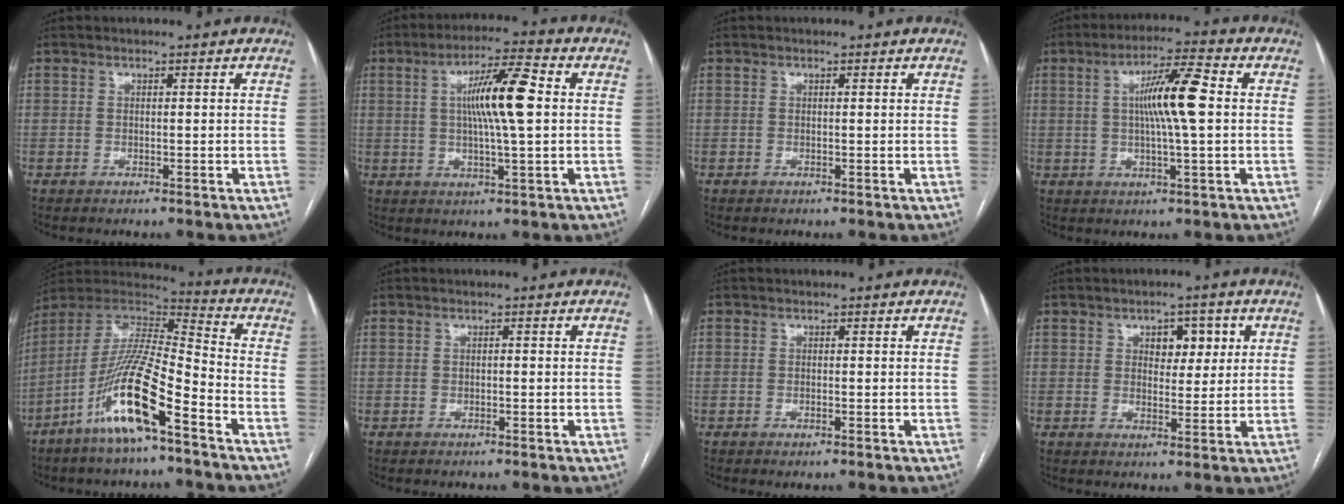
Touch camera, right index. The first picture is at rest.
{"total": 10.4, "force": [1.5, 0.7, 10.3], "torque": [-0.179, 0.011, 0.023]}
{"total": 0.0}
{"total": 9.5, "force": [1.1, 0.5, 9.5], "torque": [-0.166, 0.010, 0.016]}
{"total": 16.1, "force": [-8.5, 2.0, 13.5], "torque": [-0.270, -0.013, -0.160]}
{"total": 0.0}
{"total": 0.5, "force": [-0.3, 0.0, 0.4], "torque": [-0.004, -0.002, -0.003]}
{"total": 5.0, "force": [1.9, 2.9, 3.7], "torque": [-0.040, 0.009, 0.028]}